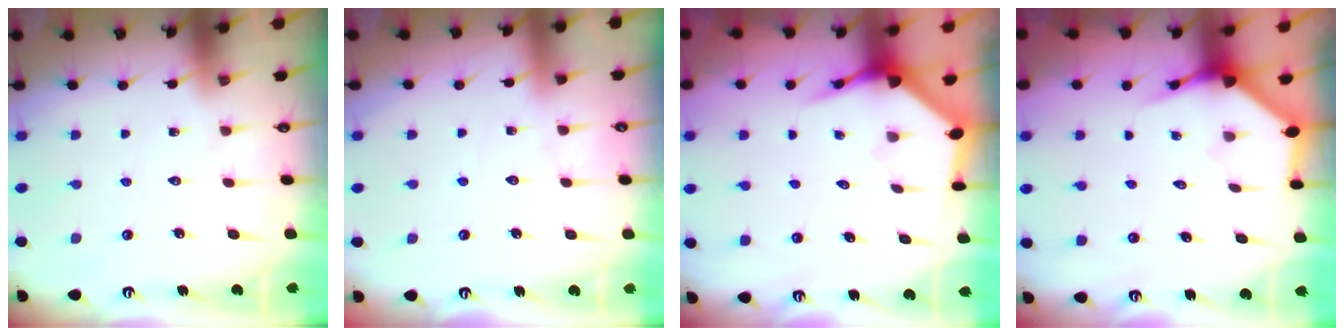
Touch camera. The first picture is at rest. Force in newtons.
{"total": 3.3, "press": 3.3, "slide": 0.3}
{"total": 4.0, "press": 3.9, "slide": 0.5}
{"total": 3.7, "press": 3.7, "slide": 0.2}